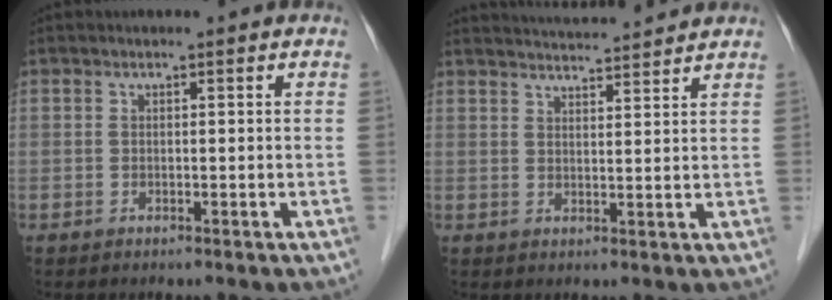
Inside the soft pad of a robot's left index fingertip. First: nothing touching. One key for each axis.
{"total": 8.5, "fx": 8.3, "fy": -0.2, "fz": 2.1, "tx": -0.040, "ty": 0.019, "tz": 0.119}